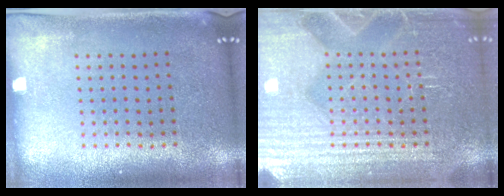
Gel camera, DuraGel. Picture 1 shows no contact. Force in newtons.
{"total": 6.2, "press": 6.1, "slide": 0.8}